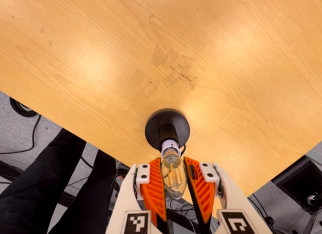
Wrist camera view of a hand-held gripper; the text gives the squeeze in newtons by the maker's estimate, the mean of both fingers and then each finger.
{"total": 9.8, "left": 9.0, "right": 10.6}